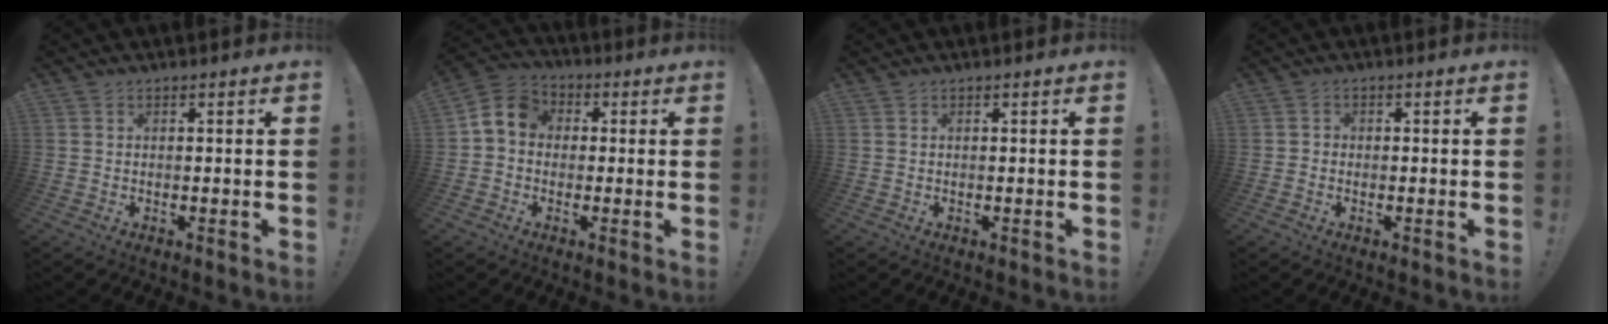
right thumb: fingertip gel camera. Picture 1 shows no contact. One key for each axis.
{"total": 7.5, "fx": 0.4, "fy": 6.2, "fz": 4.2, "tx": -0.070, "ty": 0.018, "tz": 0.011}
{"total": 0.0}
{"total": 1.4, "fx": -0.7, "fy": 1.1, "fz": 0.6, "tx": -0.013, "ty": 0.006, "tz": -0.012}